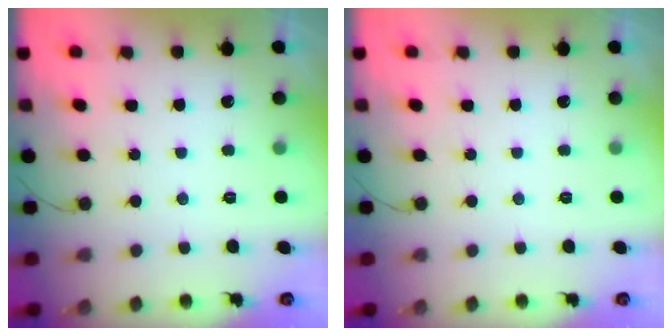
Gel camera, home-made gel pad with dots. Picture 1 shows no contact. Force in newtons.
{"total": 0.0}